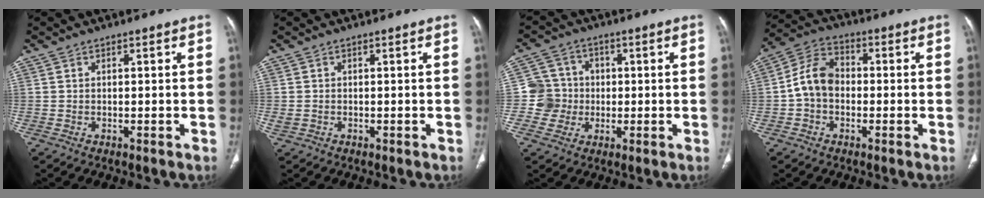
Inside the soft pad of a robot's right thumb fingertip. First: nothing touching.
{"total": 0.9, "force": [-0.3, 0.7, 0.5], "torque": [-0.020, 0.001, -0.005]}
{"total": 7.3, "force": [-0.6, 7.2, 0.7], "torque": [0.027, 0.016, -0.018]}
{"total": 8.7, "force": [-0.9, 6.4, 5.8], "torque": [-0.097, 0.030, -0.030]}